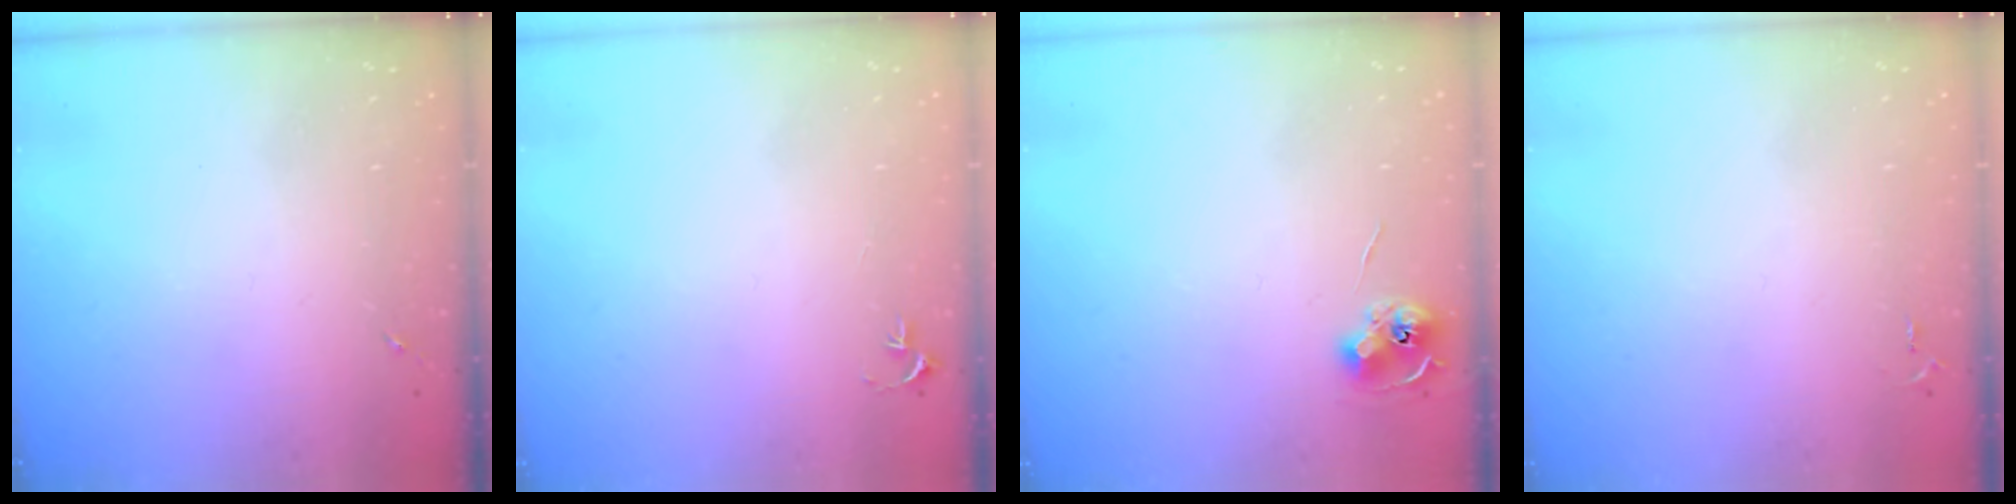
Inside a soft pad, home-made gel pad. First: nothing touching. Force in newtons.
{"total": 2.7, "press": 2.7, "slide": 0.3}
{"total": 6.6, "press": 6.6, "slide": 0.3}
{"total": 2.6, "press": 2.6, "slide": 0.4}